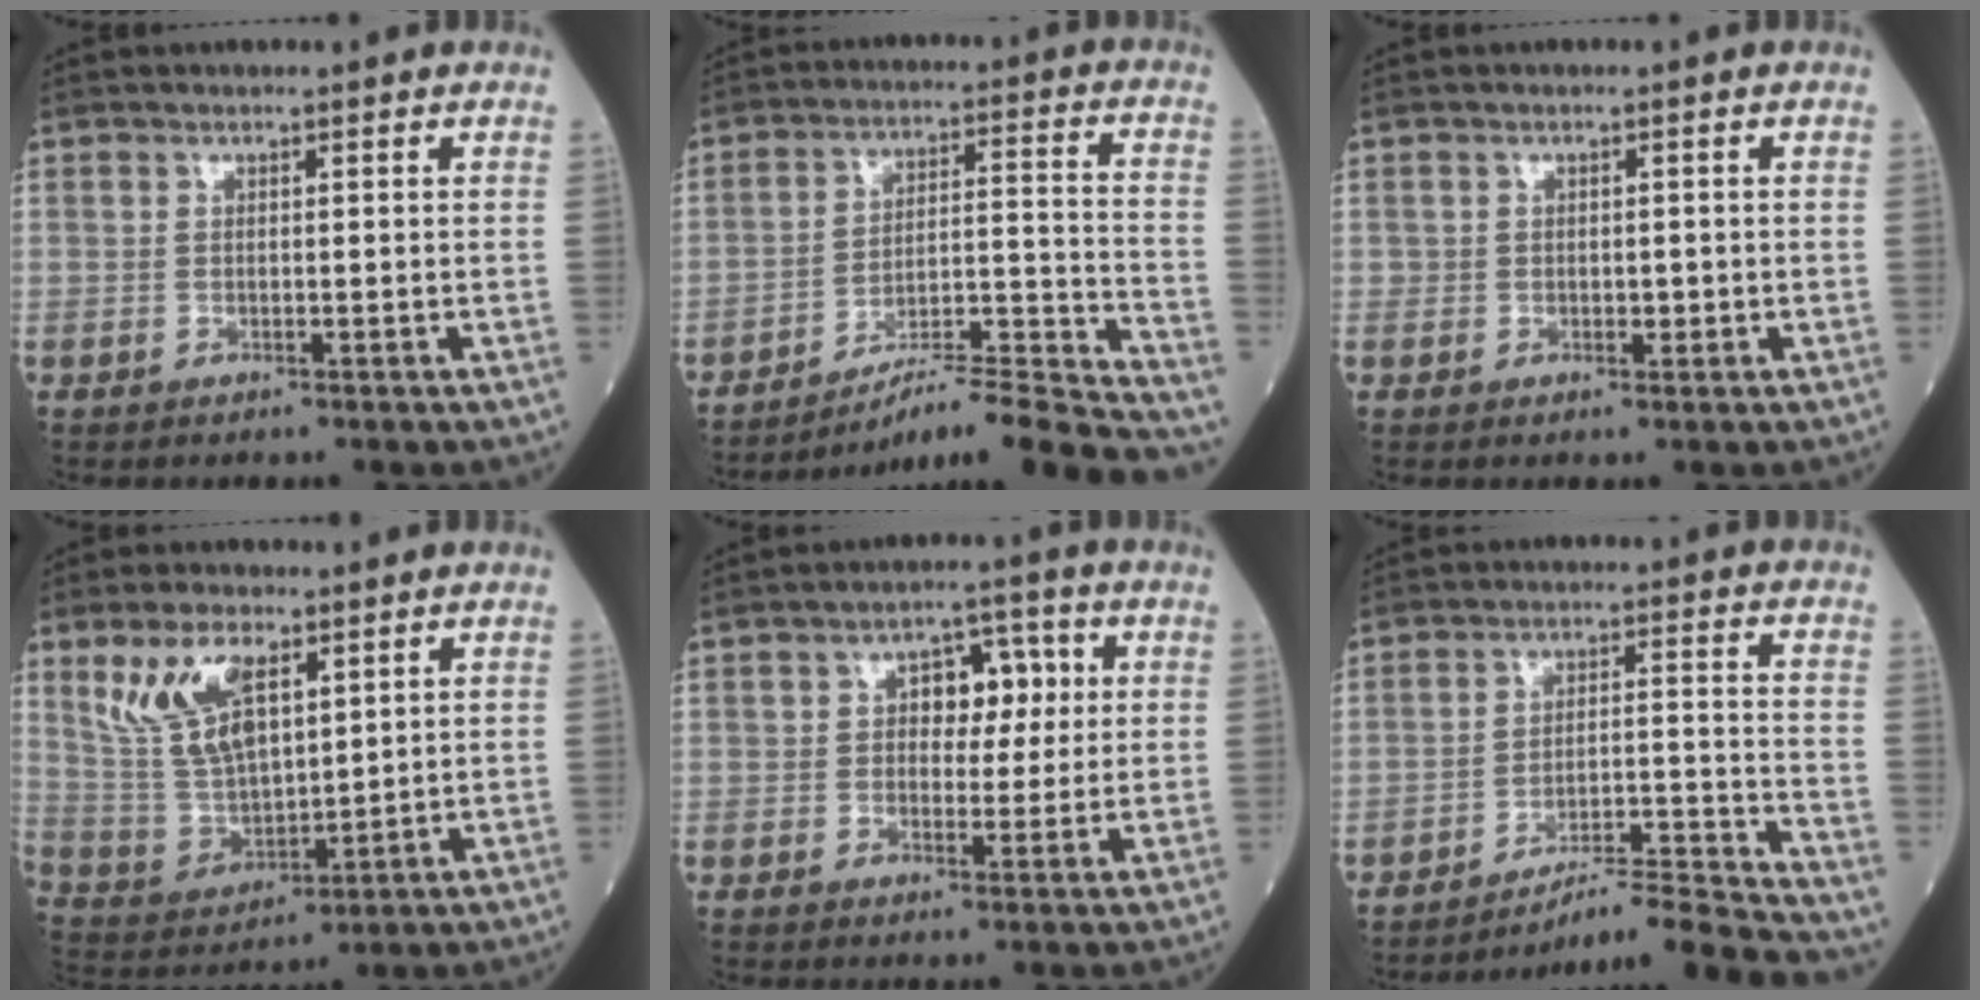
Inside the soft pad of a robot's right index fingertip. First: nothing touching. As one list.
[{"total": 17.7, "force": [-16.6, -1.7, 6.0], "torque": [-0.081, 0.017, -0.250]}, {"total": 1.2, "force": [-0.1, 0.9, 0.8], "torque": [-0.012, 0.001, 0.003]}, {"total": 11.0, "force": [5.6, 4.7, 8.3], "torque": [-0.182, 0.010, 0.124]}, {"total": 6.0, "force": [1.3, 3.5, 4.6], "torque": [-0.061, 0.020, 0.022]}, {"total": 13.1, "force": [-12.6, -2.7, 2.2], "torque": [-0.027, 0.016, -0.197]}]